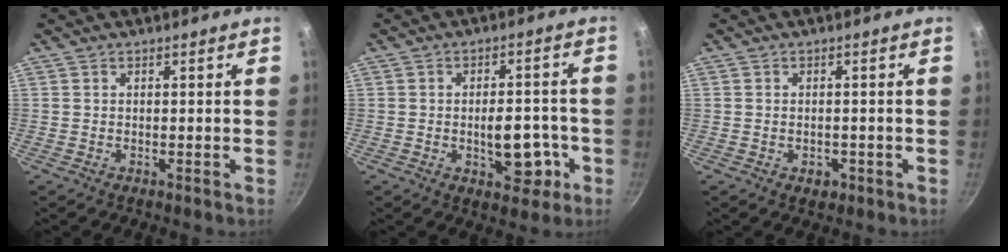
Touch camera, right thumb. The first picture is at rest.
{"total": 9.4, "force": [-2.4, 5.3, 7.4], "torque": [-0.064, 0.017, -0.025]}
{"total": 2.6, "force": [-1.0, 1.8, 1.5], "torque": [-0.018, 0.005, -0.008]}